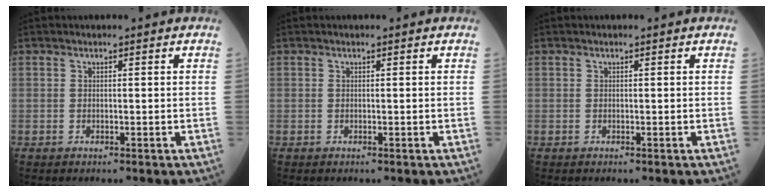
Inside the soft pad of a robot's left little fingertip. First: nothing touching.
{"total": 0.0}
{"total": 0.0}